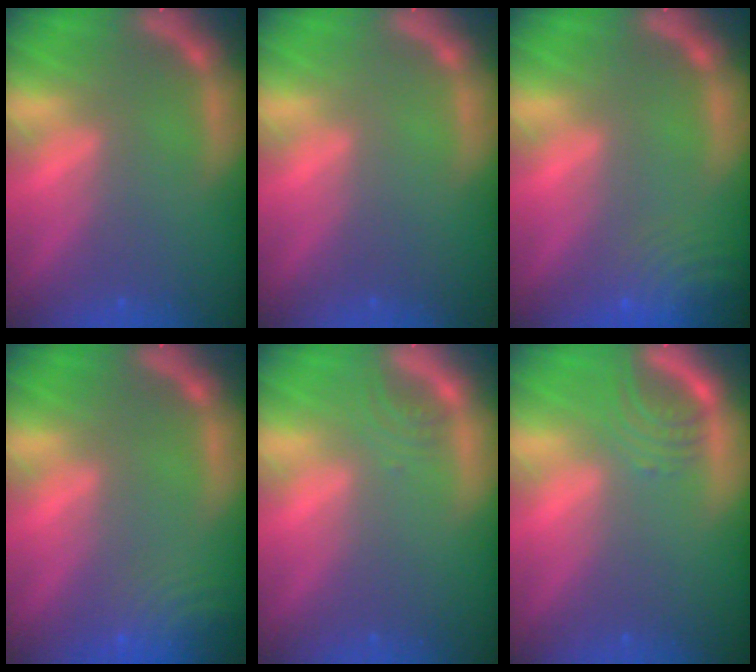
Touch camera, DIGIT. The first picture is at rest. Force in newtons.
{"total": 0.0}
{"total": 8.0}
{"total": 6.1}
{"total": 1.4}
{"total": 3.0}